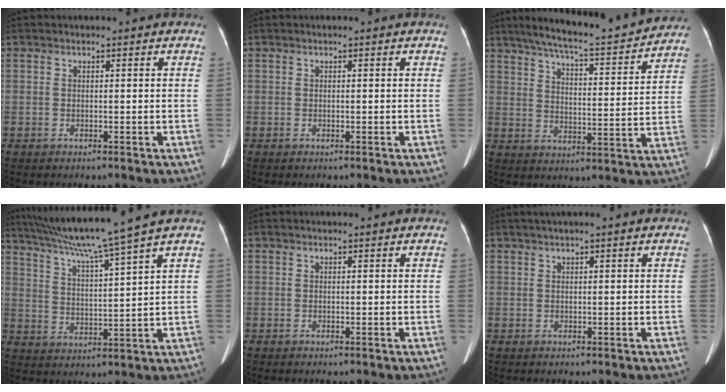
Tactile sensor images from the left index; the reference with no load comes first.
{"total": 0.0}
{"total": 18.0, "force": [16.1, 1.3, 7.9], "torque": [-0.124, -0.004, 0.223]}
{"total": 12.4, "force": [10.2, -3.0, 6.5], "torque": [-0.112, -0.008, 0.172]}
{"total": 0.0}
{"total": 1.7, "force": [1.0, -0.1, 1.4], "torque": [-0.031, 0.014, 0.021]}